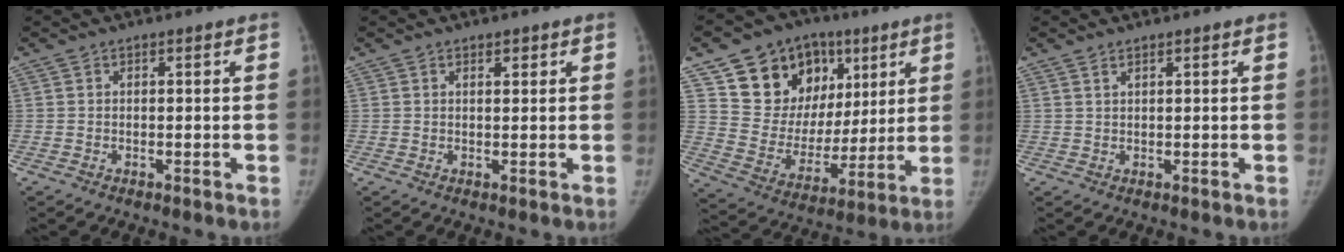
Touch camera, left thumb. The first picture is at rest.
{"total": 1.2, "force": [0.7, 0.7, 0.6], "torque": [0.003, -0.002, 0.008]}
{"total": 20.7, "force": [9.5, 15.7, 9.6], "torque": [-0.109, -0.001, 0.174]}
{"total": 0.7, "force": [0.6, 0.2, 0.3], "torque": [-0.006, -0.002, 0.013]}